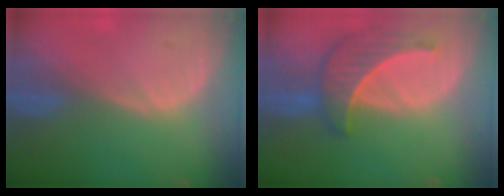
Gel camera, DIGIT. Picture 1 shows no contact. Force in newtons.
{"total": 6.5, "press": 6.5, "slide": 0.3}